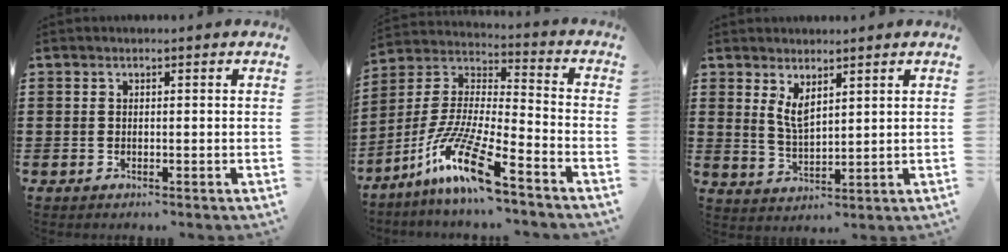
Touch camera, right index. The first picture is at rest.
{"total": 13.1, "force": [-9.4, 0.6, 9.0], "torque": [-0.199, -0.003, -0.187]}
{"total": 3.7, "force": [2.2, 1.3, 2.7], "torque": [-0.058, 0.001, 0.040]}